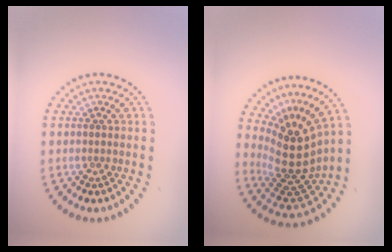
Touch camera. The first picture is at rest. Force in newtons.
{"total": 4.8, "press": 3.6, "slide": 3.2}